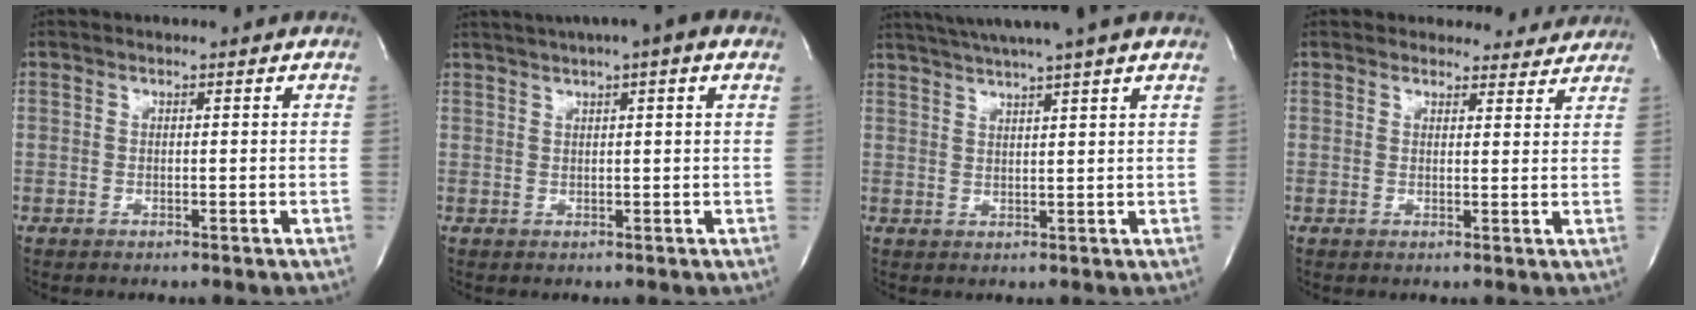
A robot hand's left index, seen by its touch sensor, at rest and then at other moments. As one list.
[{"total": 7.2, "force": [4.5, 0.4, 5.6], "torque": [-0.090, 0.026, 0.062]}, {"total": 10.1, "force": [8.4, -1.0, 5.6], "torque": [-0.101, 0.022, 0.113]}, {"total": 5.1, "force": [4.7, 1.9, -0.6], "torque": [0.024, -0.009, 0.036]}]